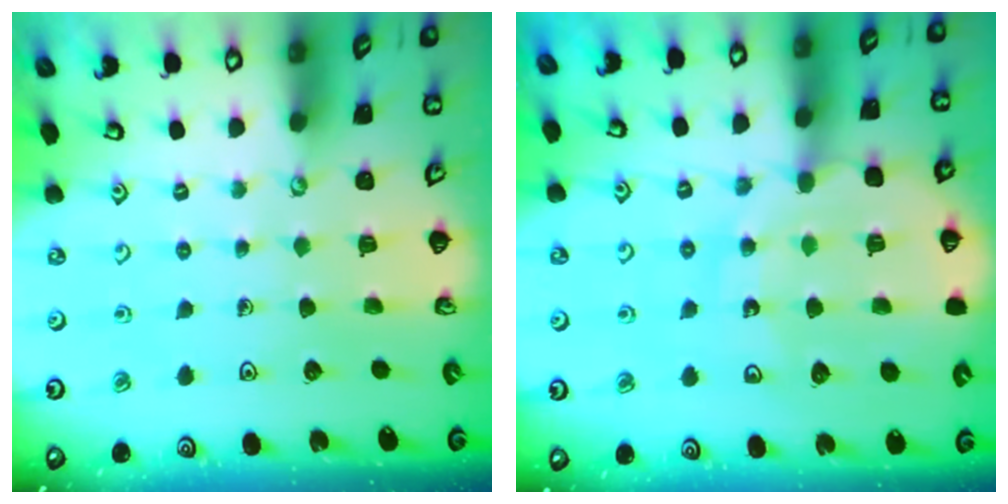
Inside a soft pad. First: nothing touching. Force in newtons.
{"total": 12.9, "press": 12.5, "slide": 3.2}